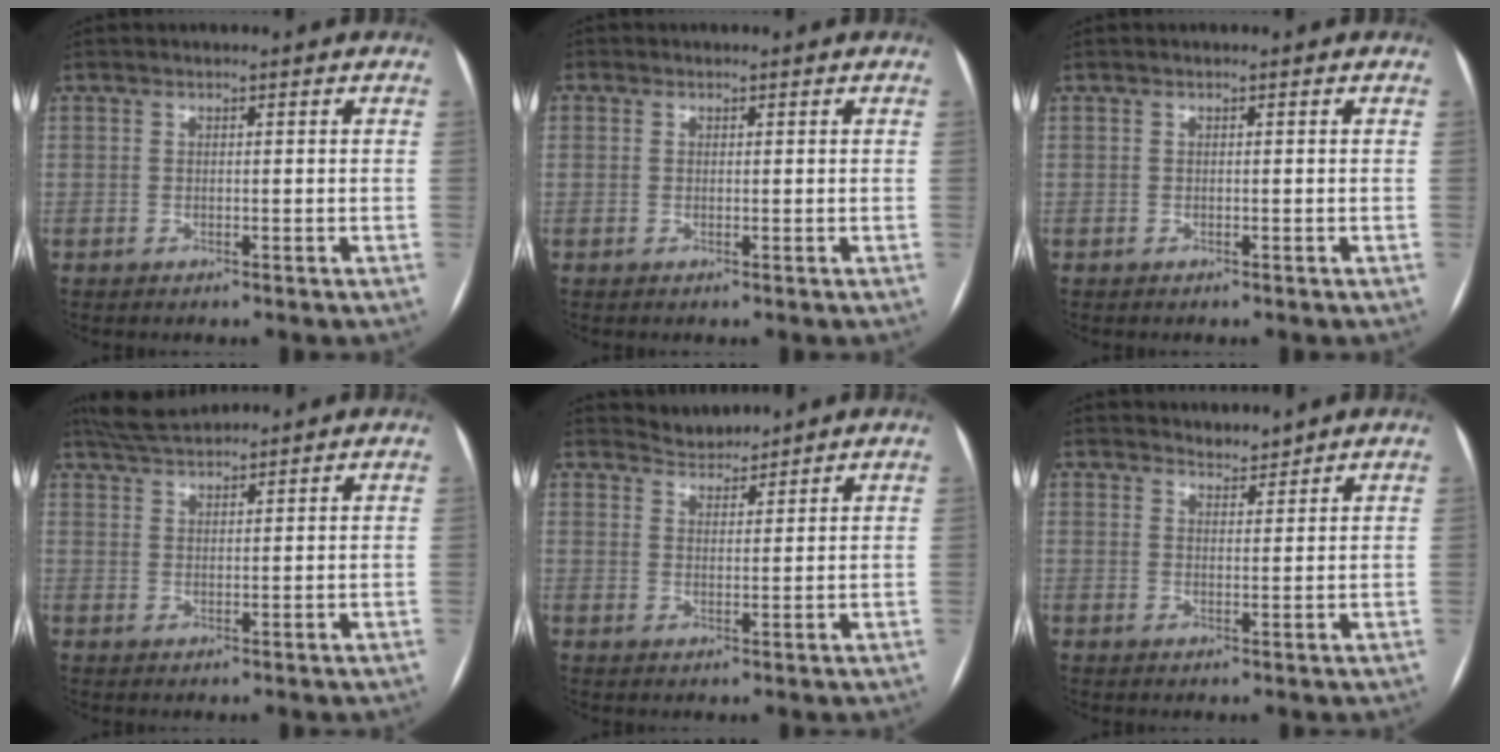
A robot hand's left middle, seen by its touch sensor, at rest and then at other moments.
{"total": 0.8, "force": [0.3, 0.8, 0.1], "torque": [0.003, 0.000, 0.001]}
{"total": 0.0}
{"total": 5.1, "force": [4.9, 0.3, 1.4], "torque": [-0.032, 0.026, 0.093]}
{"total": 3.2, "force": [3.1, 0.4, -0.6], "torque": [0.006, 0.009, 0.061]}
{"total": 2.3, "force": [2.3, 0.4, -0.2], "torque": [-0.001, 0.004, 0.039]}